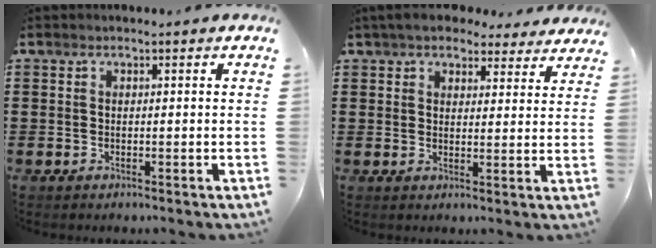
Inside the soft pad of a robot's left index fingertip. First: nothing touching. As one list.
[{"total": 5.0, "force": [4.5, 1.4, 1.6], "torque": [-0.047, -0.007, 0.085]}]